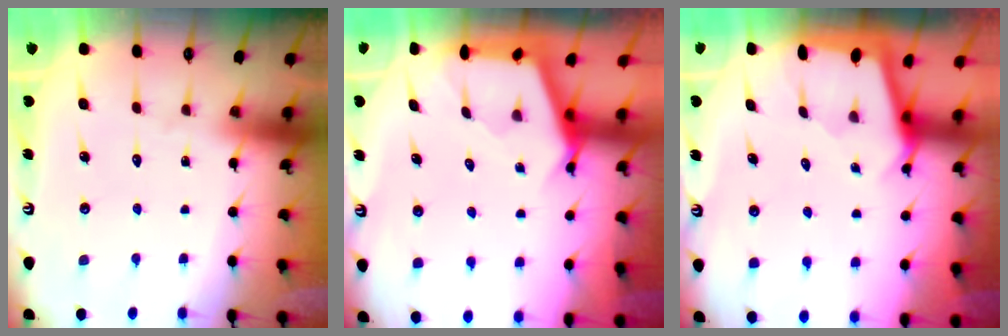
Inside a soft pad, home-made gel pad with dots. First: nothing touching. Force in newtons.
{"total": 2.6, "press": 2.6, "slide": 0.3}
{"total": 2.1, "press": 2.1, "slide": 0.3}